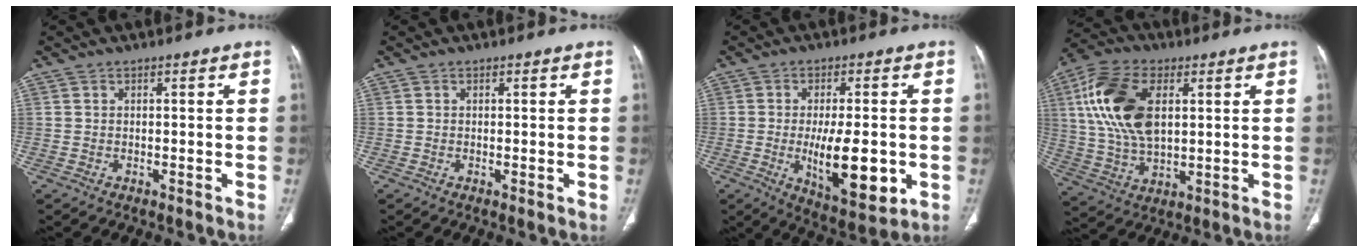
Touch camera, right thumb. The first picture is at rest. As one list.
[{"total": 0.7, "force": [-0.1, 0.1, 0.7], "torque": [-0.014, -0.003, -0.002]}, {"total": 14.3, "force": [-2.6, 5.5, 13.0], "torque": [-0.185, -0.017, -0.029]}, {"total": 17.0, "force": [4.2, 9.5, 13.4], "torque": [-0.267, 0.001, 0.081]}]